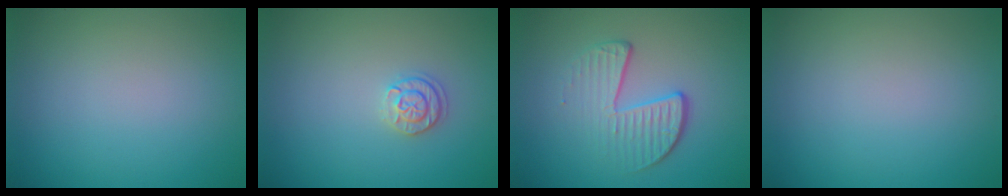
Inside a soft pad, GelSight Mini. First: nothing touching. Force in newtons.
{"total": 1.8, "press": 1.7, "slide": 0.4}
{"total": 3.9, "press": 2.7, "slide": 2.8}
{"total": 0.0}